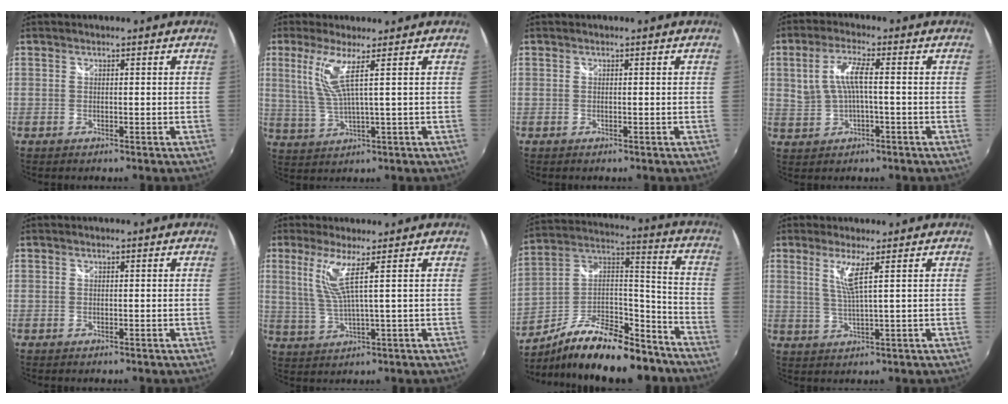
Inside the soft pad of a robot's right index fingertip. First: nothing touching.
{"total": 6.1, "force": [2.7, -0.5, 5.5], "torque": [-0.115, -0.005, 0.061]}
{"total": 0.0}
{"total": 6.0, "force": [-0.1, 1.8, 5.7], "torque": [-0.110, 0.002, 0.006]}
{"total": 0.0}
{"total": 5.8, "force": [2.7, -0.8, 5.0], "torque": [-0.105, -0.007, 0.059]}
{"total": 22.5, "force": [-16.3, 8.4, 13.0], "torque": [-0.229, 0.024, -0.253]}
{"total": 4.2, "force": [2.1, -0.8, 3.5], "torque": [-0.068, -0.006, 0.043]}